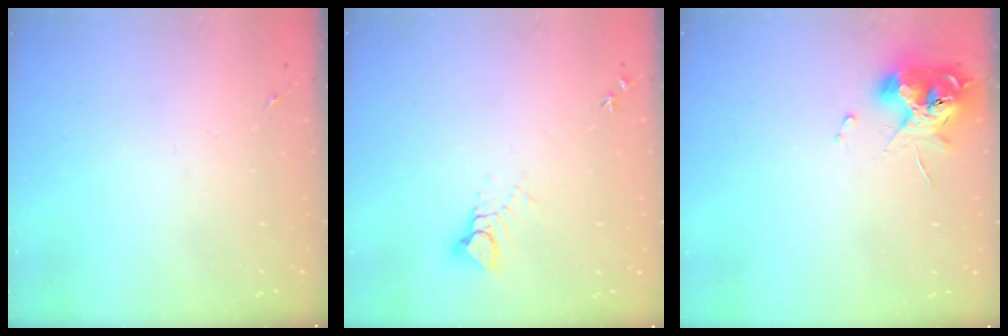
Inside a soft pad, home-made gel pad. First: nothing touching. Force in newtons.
{"total": 4.0, "press": 3.9, "slide": 0.4}
{"total": 11.3, "press": 11.2, "slide": 1.4}